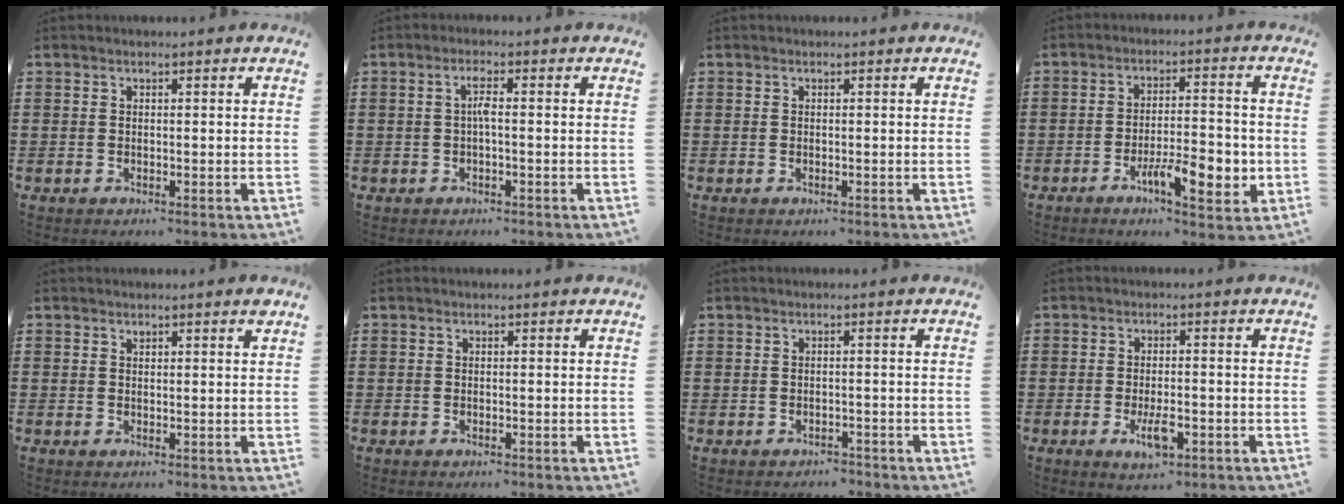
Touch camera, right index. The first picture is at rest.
{"total": 2.2, "force": [-0.3, 0.2, 2.2], "torque": [-0.045, 0.002, -0.007]}
{"total": 0.0}
{"total": 9.2, "force": [-3.7, 3.2, 7.8], "torque": [-0.126, -0.002, -0.061]}
{"total": 1.0, "force": [0.9, 0.2, 0.4], "torque": [0.007, -0.006, 0.012]}
{"total": 0.0}
{"total": 1.2, "force": [-1.1, 0.4, -0.1], "torque": [-0.002, 0.004, -0.026]}
{"total": 4.6, "force": [-1.6, 1.7, 3.9], "torque": [-0.078, -0.002, -0.030]}